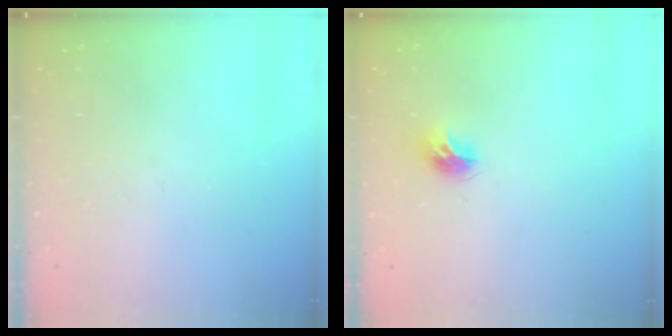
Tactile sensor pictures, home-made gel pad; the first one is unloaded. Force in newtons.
{"total": 7.8, "press": 7.8, "slide": 0.4}